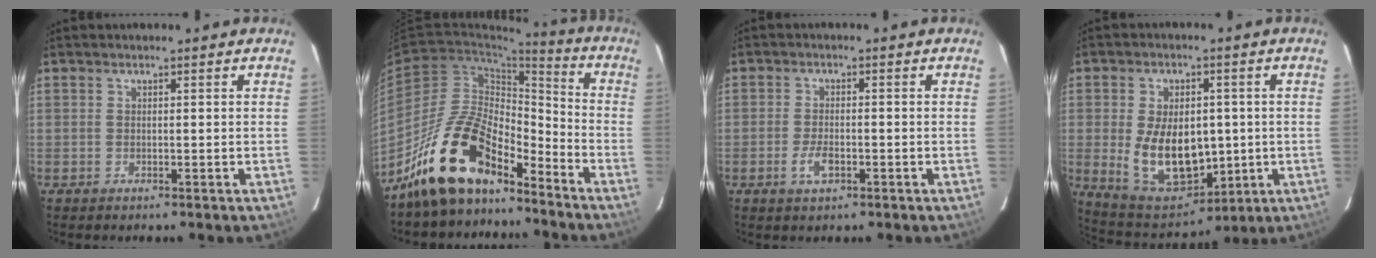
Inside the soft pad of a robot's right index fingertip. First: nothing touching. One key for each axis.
{"total": 16.6, "fx": -12.9, "fy": 6.1, "fz": 8.5, "tx": -0.161, "ty": 0.021, "tz": -0.237}
{"total": 3.7, "fx": -1.5, "fy": 1.7, "fz": 3.0, "tx": -0.065, "ty": -0.003, "tz": -0.028}
{"total": 15.3, "fx": -1.1, "fy": 9.4, "fz": 12.0, "tx": -0.239, "ty": -0.016, "tz": 0.009}